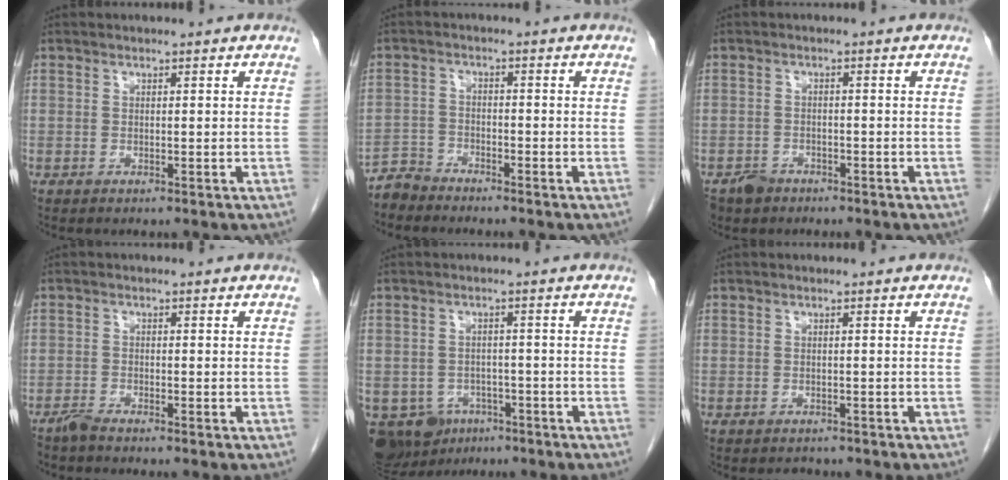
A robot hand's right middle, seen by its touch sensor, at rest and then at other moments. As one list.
[{"total": 3.1, "force": [-3.0, 0.6, -0.5], "torque": [0.013, -0.007, -0.061]}, {"total": 2.7, "force": [-1.9, 1.9, 0.4], "torque": [-0.012, 0.005, -0.029]}, {"total": 1.6, "force": [-1.5, -0.1, 0.4], "torque": [-0.013, -0.003, -0.030]}, {"total": 9.8, "force": [-5.5, 7.6, 3.1], "torque": [-0.079, -0.003, -0.073]}, {"total": 1.4, "force": [-1.2, 0.7, -0.1], "torque": [-0.003, -0.001, -0.018]}]